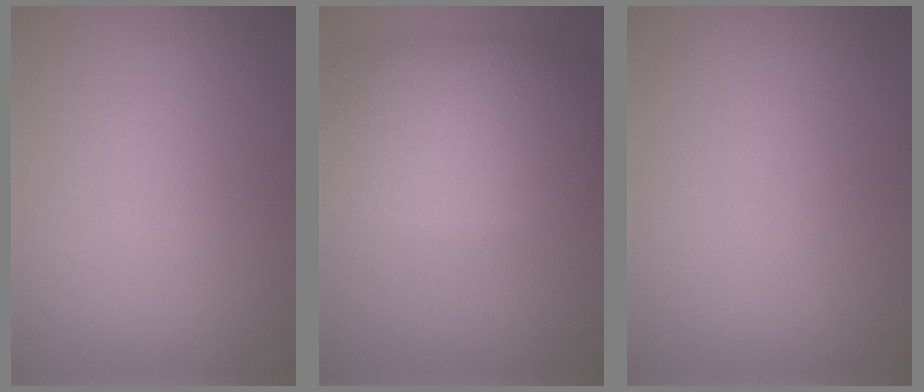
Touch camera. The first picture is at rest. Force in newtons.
{"total": 9.3, "press": 9.3, "slide": 0.5}
{"total": 0.0}